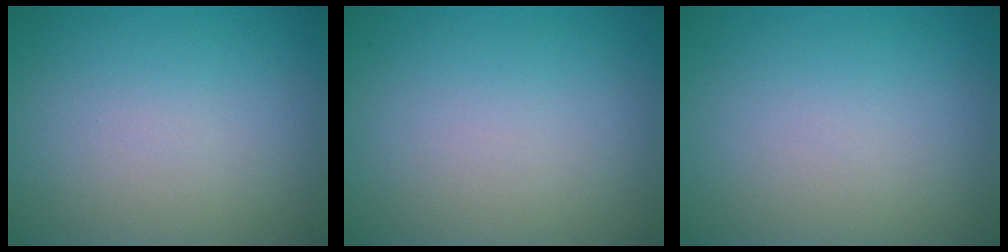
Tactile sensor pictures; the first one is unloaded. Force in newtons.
{"total": 0.0}
{"total": 0.0}